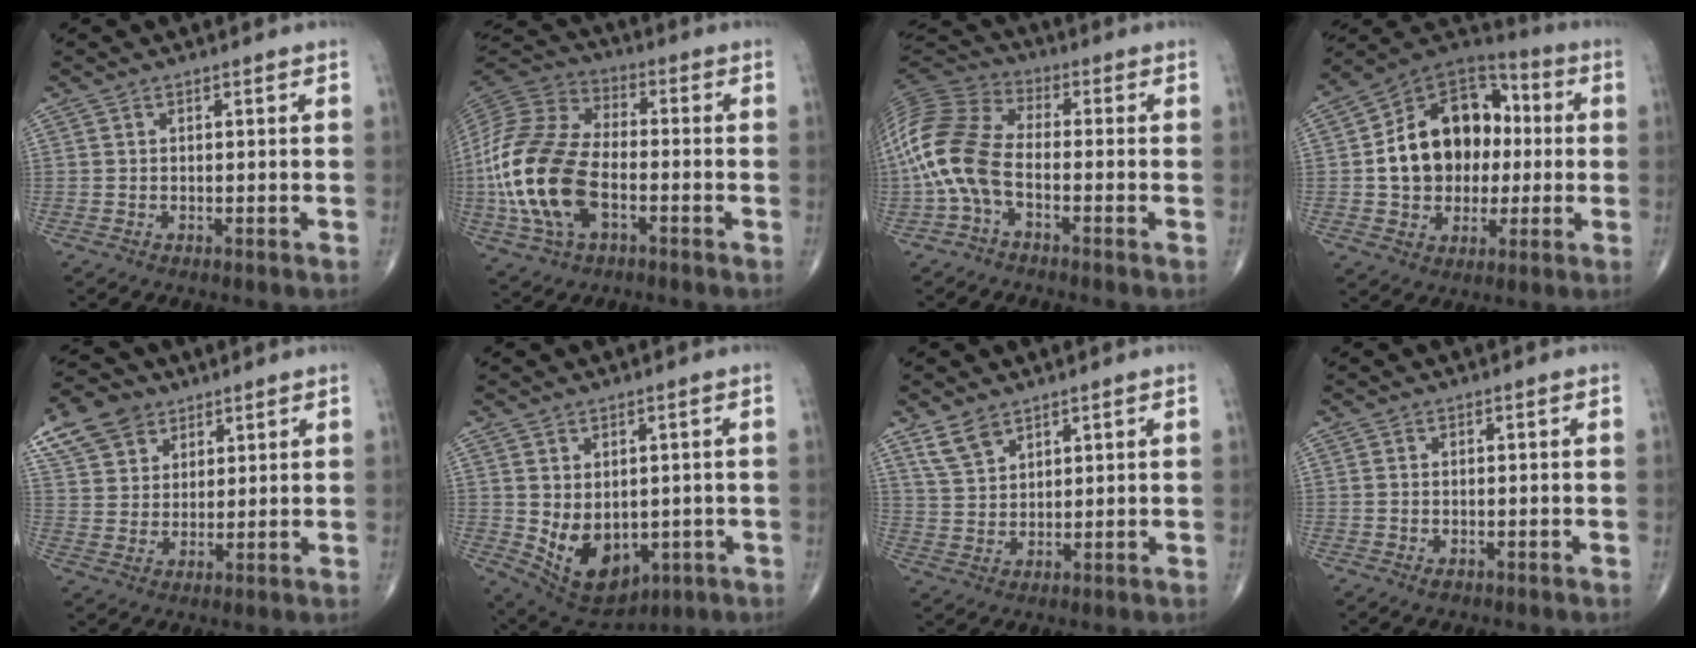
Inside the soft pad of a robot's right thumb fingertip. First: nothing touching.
{"total": 21.4, "force": [-4.5, 12.3, 16.9], "torque": [-0.365, 0.012, -0.087]}
{"total": 13.8, "force": [-3.2, 7.3, 11.2], "torque": [-0.250, 0.036, -0.073]}
{"total": 19.4, "force": [0.6, 14.7, 12.7], "torque": [-0.163, 0.033, 0.010]}
{"total": 10.5, "force": [5.9, 7.7, 4.0], "torque": [-0.058, -0.006, 0.115]}
{"total": 11.8, "force": [-1.8, 8.1, 8.4], "torque": [-0.112, -0.007, 0.002]}
{"total": 5.2, "force": [3.8, 2.7, 2.3], "torque": [-0.038, -0.018, 0.083]}
{"total": 1.1, "force": [-0.5, 0.7, 0.7], "torque": [-0.013, 0.002, -0.004]}